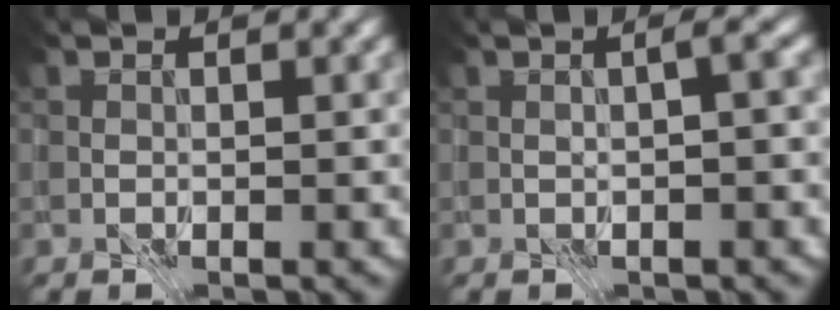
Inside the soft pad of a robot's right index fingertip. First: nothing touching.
{"total": 1.3, "force": [-0.4, 0.1, 1.2], "torque": [-0.021, 0.003, -0.009]}